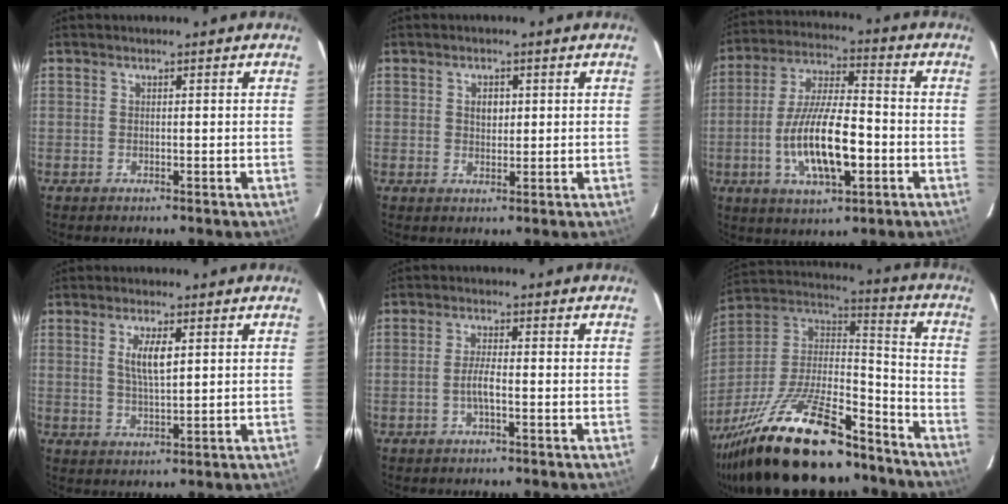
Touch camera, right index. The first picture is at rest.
{"total": 2.5, "force": [0.5, 1.7, 1.8], "torque": [-0.027, 0.007, 0.008]}
{"total": 15.4, "force": [-4.1, 5.0, 13.9], "torque": [-0.273, -0.004, -0.070]}
{"total": 5.0, "force": [1.6, 1.5, 4.5], "torque": [-0.083, -0.001, 0.032]}
{"total": 2.9, "force": [-1.1, 0.3, 2.6], "torque": [-0.053, 0.002, -0.020]}
{"total": 31.0, "force": [-22.2, 10.6, 18.8], "torque": [-0.370, -0.020, -0.351]}